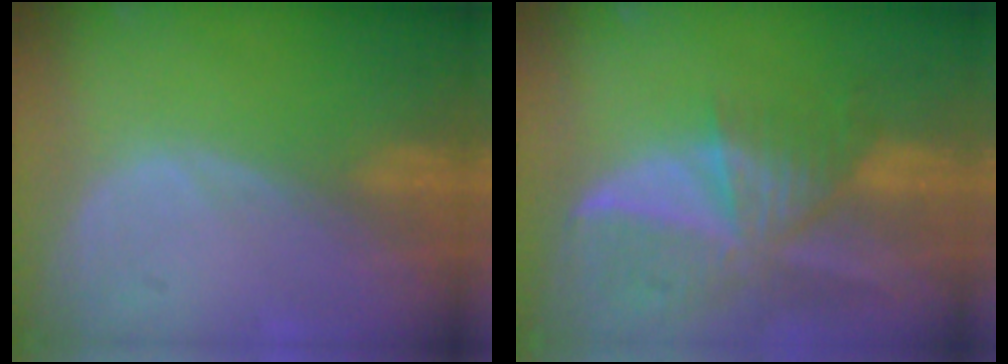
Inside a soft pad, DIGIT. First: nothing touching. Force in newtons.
{"total": 9.8, "press": 8.6, "slide": 4.6}